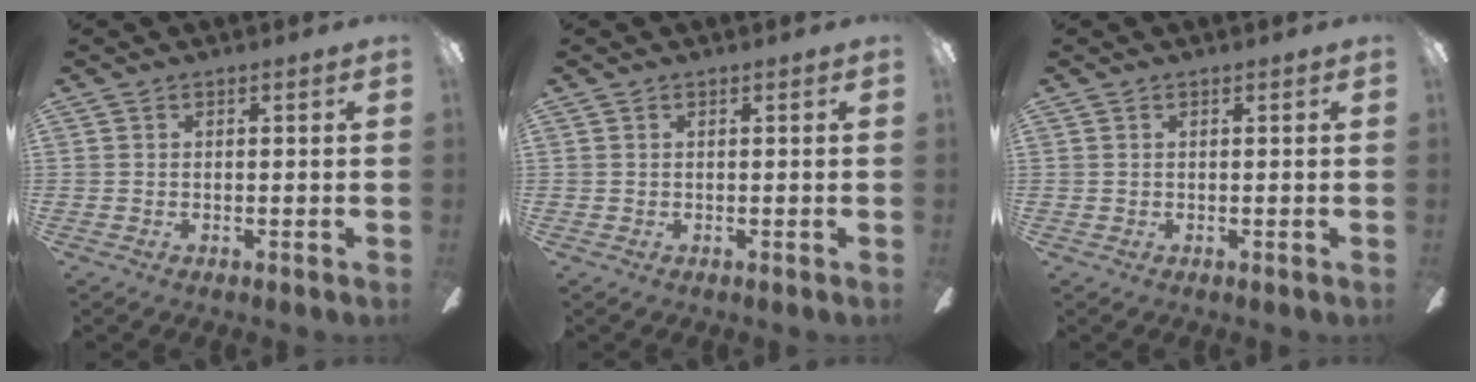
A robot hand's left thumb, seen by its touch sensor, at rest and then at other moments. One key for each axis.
{"total": 0.6, "fx": -0.5, "fy": 0.1, "fz": 0.4, "tx": -0.006, "ty": 0.001, "tz": -0.009}
{"total": 0.6, "fx": -0.4, "fy": 0.1, "fz": 0.5, "tx": -0.008, "ty": 0.003, "tz": -0.009}